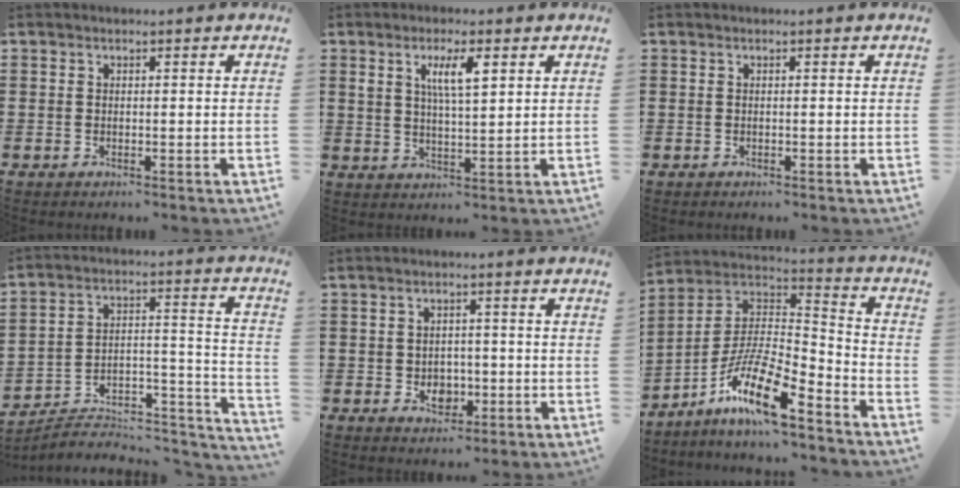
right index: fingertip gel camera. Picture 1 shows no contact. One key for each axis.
{"total": 5.3, "fx": 2.1, "fy": 1.5, "fz": 4.6, "tx": -0.089, "ty": 0.005, "tz": 0.032}
{"total": 0.0}
{"total": 6.0, "fx": -5.5, "fy": 1.7, "fz": 1.6, "tx": -0.020, "ty": 0.003, "tz": -0.109}
{"total": 3.2, "fx": -0.8, "fy": 2.5, "fz": 1.8, "tx": -0.022, "ty": -0.003, "tz": -0.020}
{"total": 13.1, "fx": -8.9, "fy": 2.3, "fz": 9.4, "tx": -0.196, "ty": 0.001, "tz": -0.175}